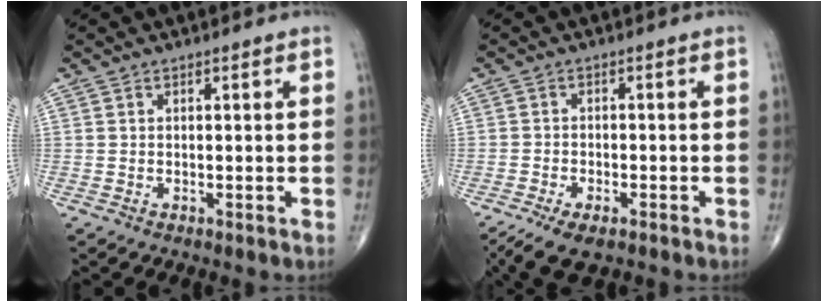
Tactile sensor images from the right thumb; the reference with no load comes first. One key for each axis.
{"total": 6.8, "fx": -4.5, "fy": 2.8, "fz": 4.3, "tx": -0.077, "ty": 0.002, "tz": -0.077}